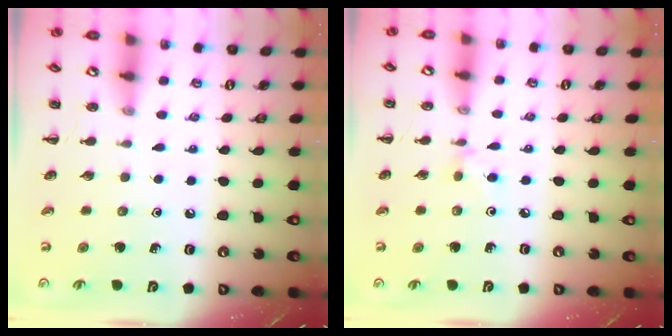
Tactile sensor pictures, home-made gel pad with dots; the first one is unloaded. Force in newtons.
{"total": 3.0, "press": 2.9, "slide": 1.0}